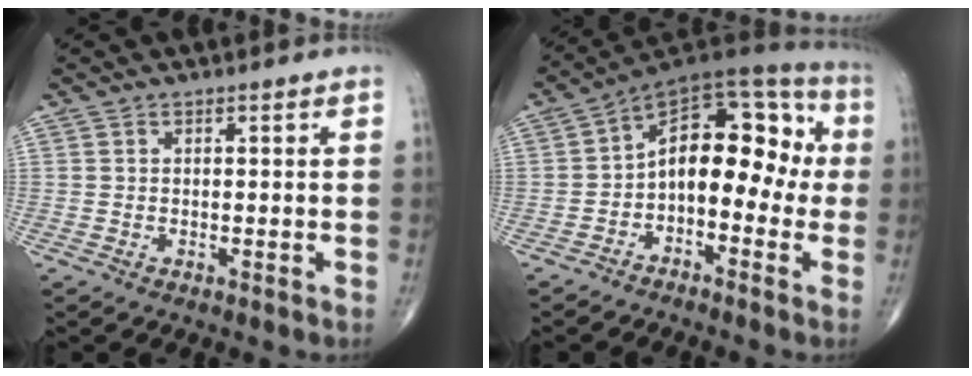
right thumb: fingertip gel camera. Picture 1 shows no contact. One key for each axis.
{"total": 15.8, "fx": -1.3, "fy": 9.3, "fz": 12.7, "tx": -0.142, "ty": 0.058, "tz": -0.038}